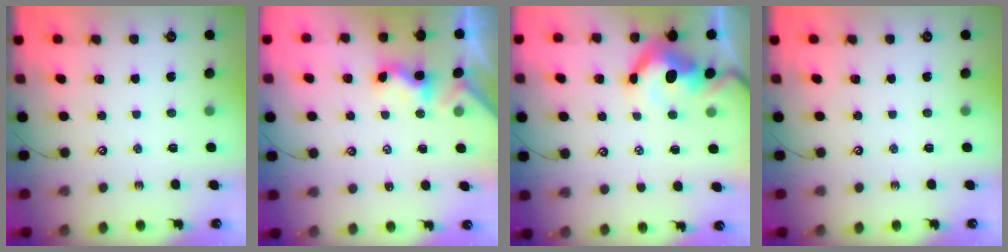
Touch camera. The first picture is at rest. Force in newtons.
{"total": 2.2, "press": 2.2, "slide": 0.3}
{"total": 6.8, "press": 6.6, "slide": 1.5}
{"total": 0.0}